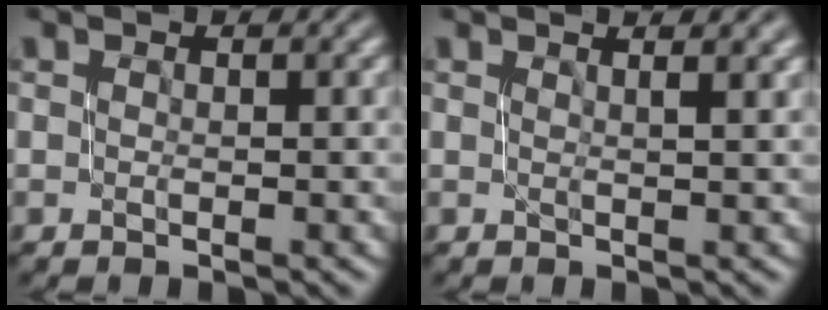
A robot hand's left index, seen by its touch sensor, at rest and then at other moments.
{"total": 2.0, "force": [1.0, 0.7, 1.7], "torque": [-0.011, 0.005, 0.009]}